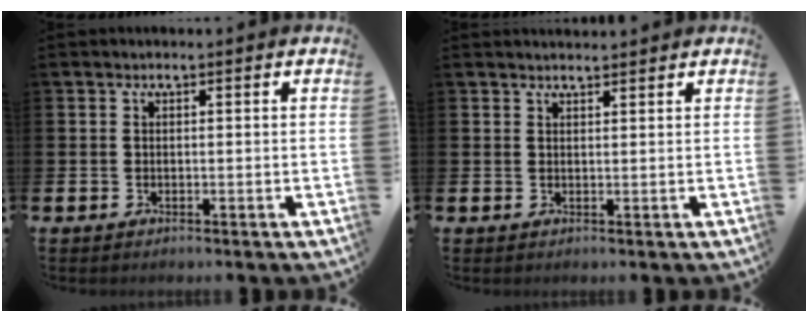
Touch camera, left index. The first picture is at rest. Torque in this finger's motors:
{"motor_torque": [0.86, -1.28, 0.10, 0.08]}